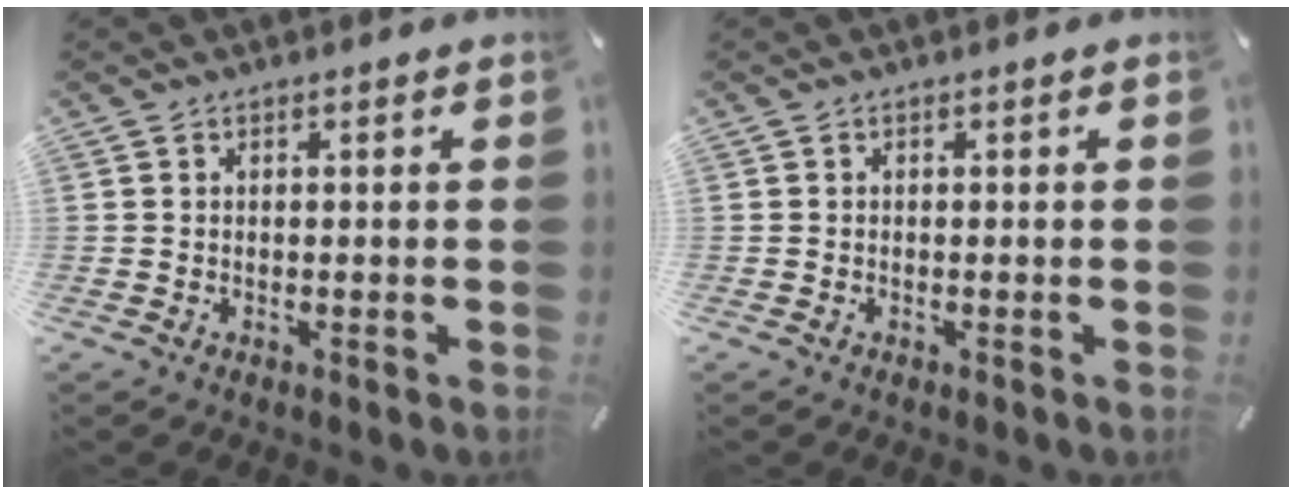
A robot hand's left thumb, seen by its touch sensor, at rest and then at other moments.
{"total": 0.0}